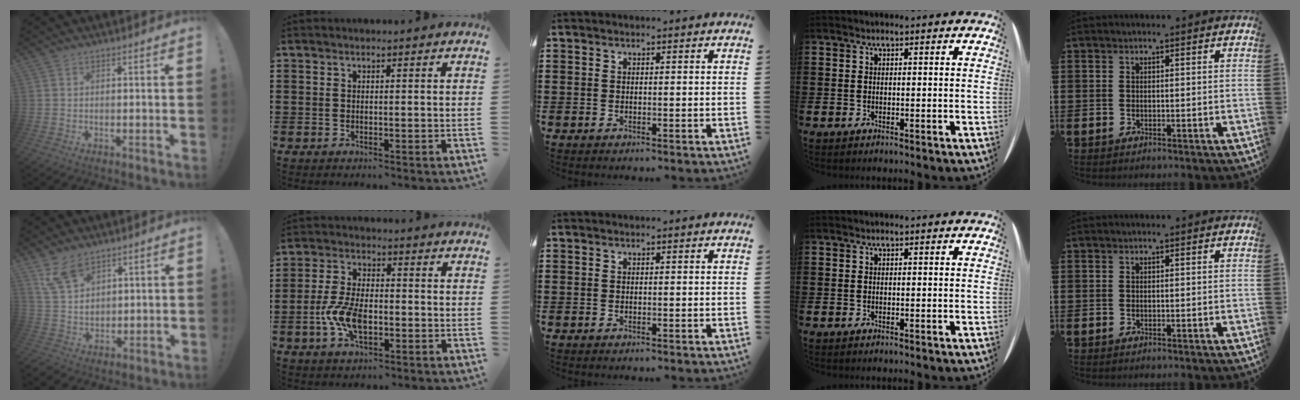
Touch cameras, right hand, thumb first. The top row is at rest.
{"thumb": {"total": 10.2, "force": [6.7, 6.4, 4.3], "torque": [-0.088, -0.029, 0.136]}, "index": {"total": 7.4, "force": [-2.0, 3.5, 6.1], "torque": [-0.137, 0.000, -0.041]}}